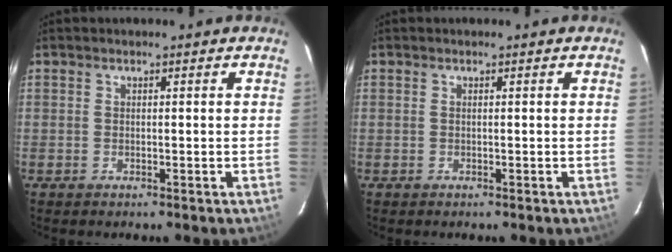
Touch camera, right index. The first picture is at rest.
{"total": 0.0}